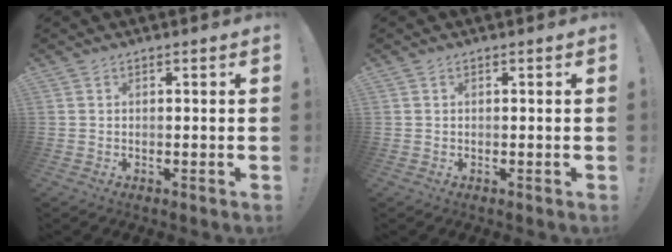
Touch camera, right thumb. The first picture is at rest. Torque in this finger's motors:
{"motor_torque": [-0.17, 0.04, 0.21, -0.23, 0.00]}